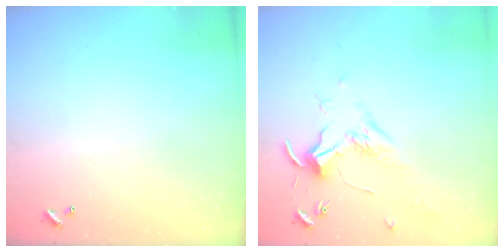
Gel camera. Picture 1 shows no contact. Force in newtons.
{"total": 1.7, "press": 1.5, "slide": 0.8}